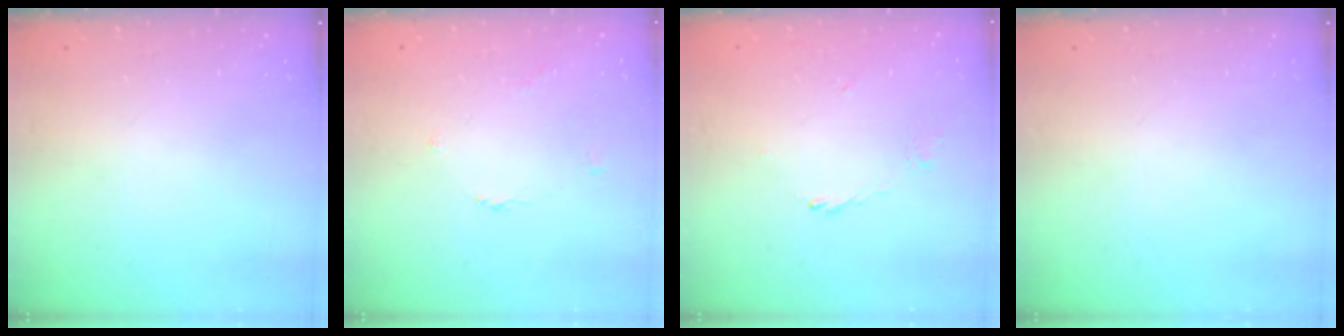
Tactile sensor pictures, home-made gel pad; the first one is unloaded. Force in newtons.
{"total": 2.6, "press": 2.6, "slide": 0.4}
{"total": 1.1, "press": 1.1, "slide": 0.4}
{"total": 0.0}